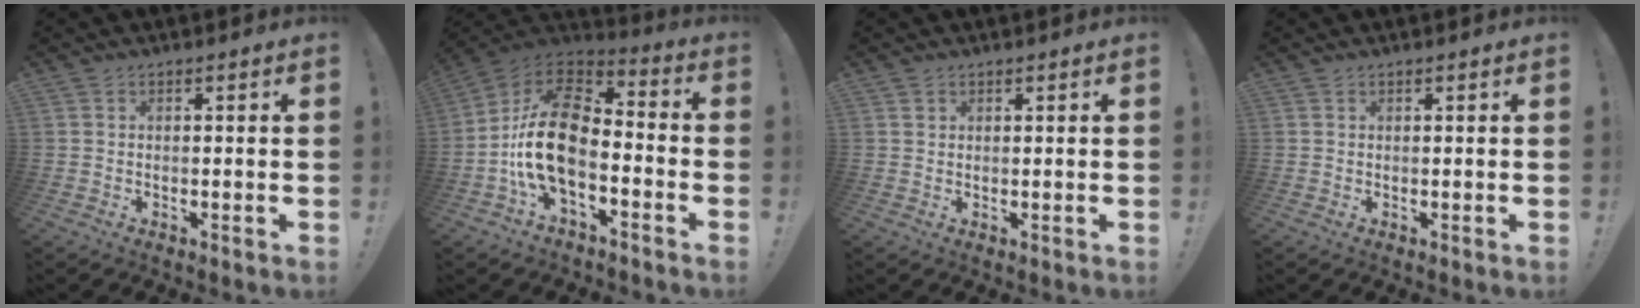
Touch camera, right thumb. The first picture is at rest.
{"total": 18.4, "force": [-4.4, 10.8, 14.3], "torque": [-0.266, 0.026, -0.072]}
{"total": 0.7, "force": [0.5, 0.6, 0.1], "torque": [-0.001, 0.000, 0.009]}
{"total": 0.0}